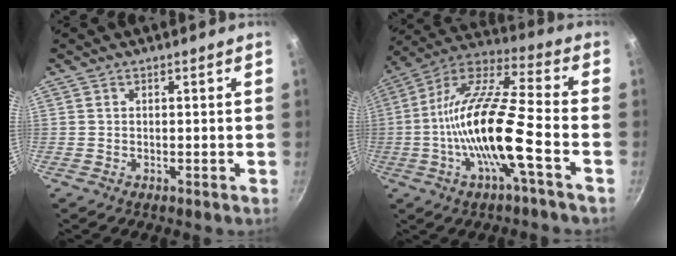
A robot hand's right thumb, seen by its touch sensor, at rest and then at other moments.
{"total": 18.6, "force": [-4.7, 3.6, 17.7], "torque": [-0.327, 0.039, -0.104]}